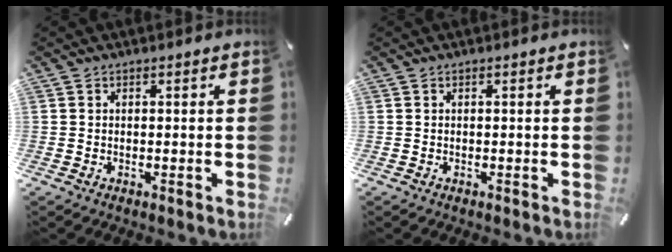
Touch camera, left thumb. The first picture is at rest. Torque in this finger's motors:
{"motor_torque": [0.13, 0.14, 0.10, -0.06, 0.00]}